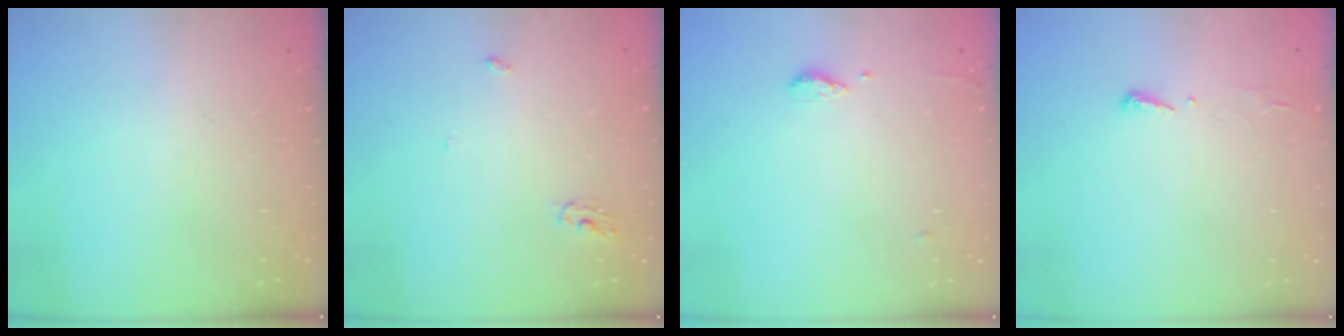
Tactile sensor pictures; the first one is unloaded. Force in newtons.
{"total": 2.8, "press": 2.8, "slide": 0.2}
{"total": 6.1, "press": 6.0, "slide": 0.7}
{"total": 2.9, "press": 2.9, "slide": 0.4}